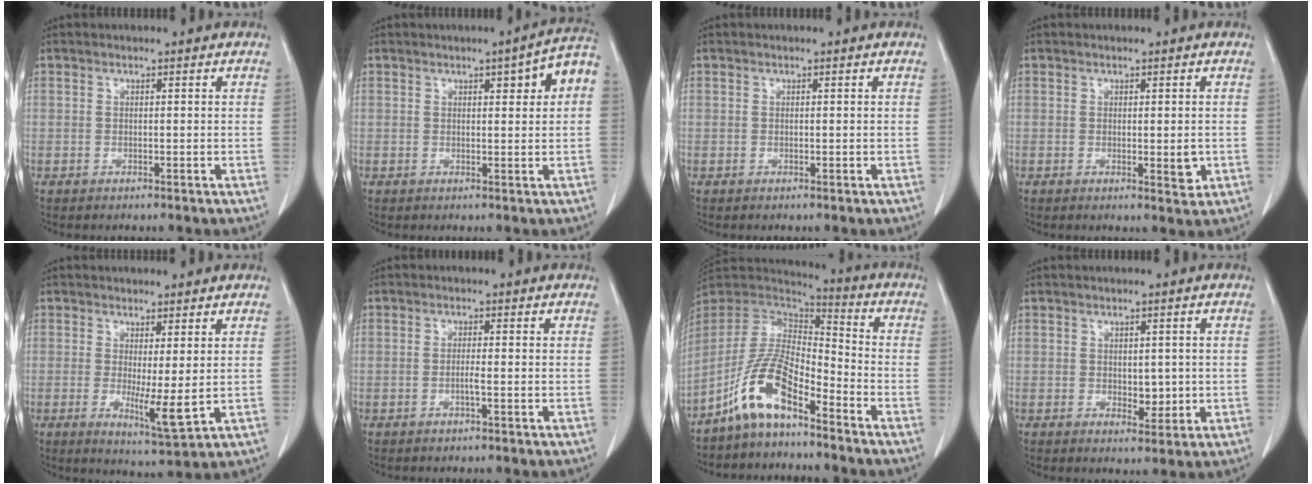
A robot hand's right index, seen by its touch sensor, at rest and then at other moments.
{"total": 5.8, "force": [1.7, 0.9, 5.5], "torque": [-0.072, 0.017, 0.018]}
{"total": 0.0}
{"total": 2.5, "force": [-0.3, 0.7, 2.4], "torque": [-0.038, -0.008, 0.000]}
{"total": 5.7, "force": [-0.1, 0.5, 5.7], "torque": [-0.101, -0.022, 0.004]}
{"total": 1.3, "force": [-0.4, -0.2, 1.2], "torque": [-0.021, 0.001, -0.005]}
{"total": 11.2, "force": [-7.3, 3.1, 7.9], "torque": [-0.170, 0.012, -0.143]}
{"total": 2.9, "force": [-0.1, 1.8, 2.3], "torque": [-0.028, -0.004, 0.008]}